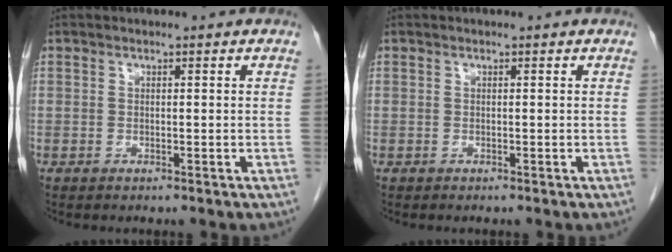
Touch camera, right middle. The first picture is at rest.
{"total": 0.0}